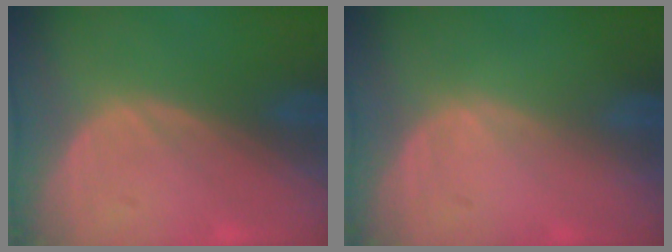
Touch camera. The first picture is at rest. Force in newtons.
{"total": 0.0}